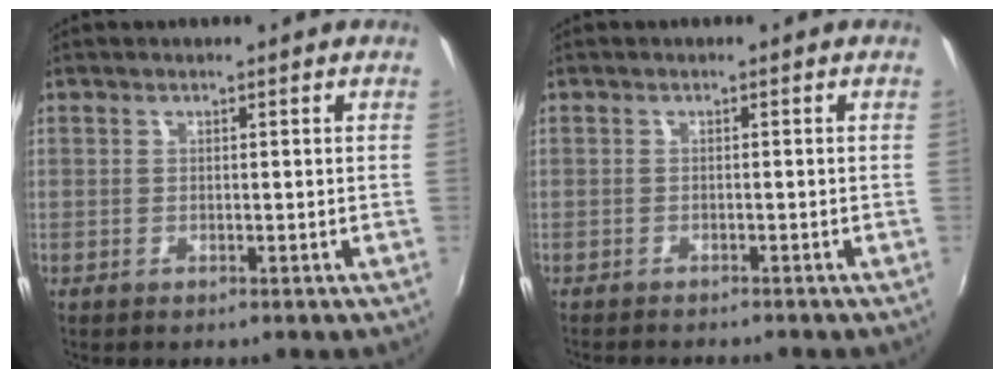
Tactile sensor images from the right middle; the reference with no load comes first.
{"total": 3.0, "force": [-2.8, 0.2, 1.0], "torque": [-0.027, -0.015, -0.047]}